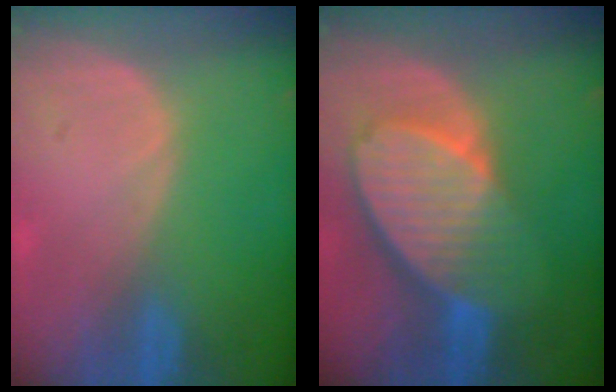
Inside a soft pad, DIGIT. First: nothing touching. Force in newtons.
{"total": 10.4, "press": 9.1, "slide": 5.1}